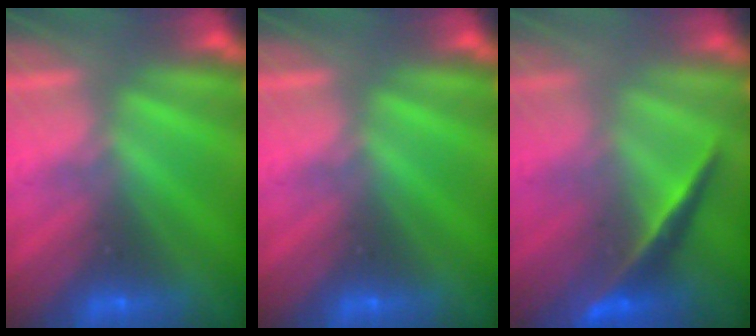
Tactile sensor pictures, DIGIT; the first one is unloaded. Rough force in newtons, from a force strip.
{"total": 0.0}
{"total": 2.0}